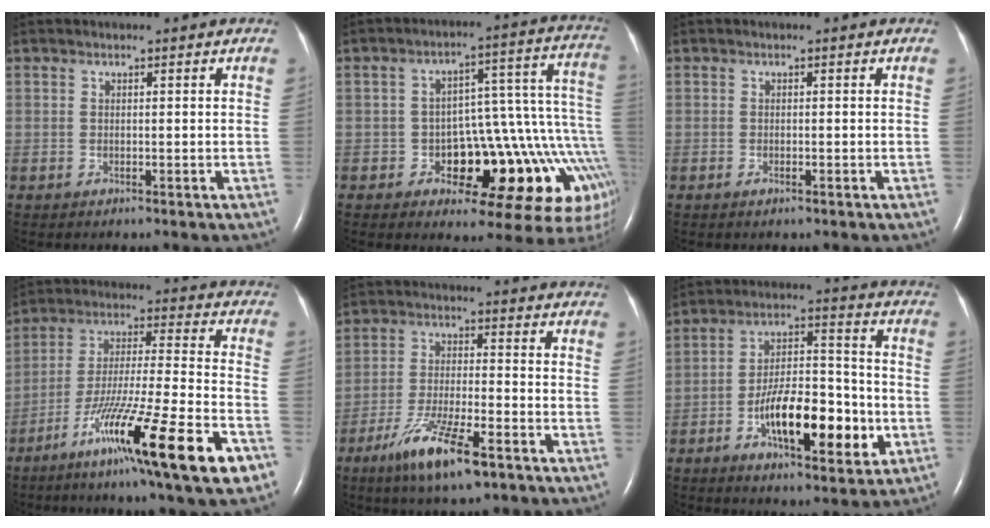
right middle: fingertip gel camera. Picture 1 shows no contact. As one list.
[{"total": 17.1, "force": [-5.3, 6.2, 15.1], "torque": [-0.106, 0.064, -0.062]}, {"total": 0.8, "force": [-0.5, 0.2, 0.6], "torque": [-0.014, -0.002, -0.005]}, {"total": 21.0, "force": [-11.5, 0.4, 17.5], "torque": [-0.287, -0.049, -0.197]}, {"total": 10.6, "force": [-6.5, 1.8, 8.2], "torque": [-0.162, -0.020, -0.115]}, {"total": 14.9, "force": [-5.0, 4.7, 13.2], "torque": [-0.221, 0.012, -0.077]}]